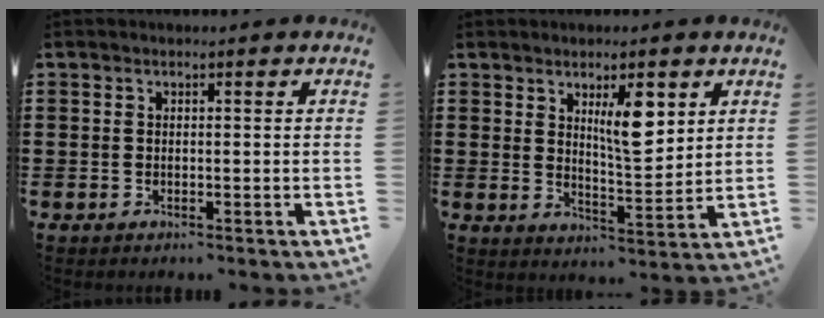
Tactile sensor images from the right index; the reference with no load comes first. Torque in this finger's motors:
{"motor_torque": [0.27, 0.25, 0.23, 0.05]}